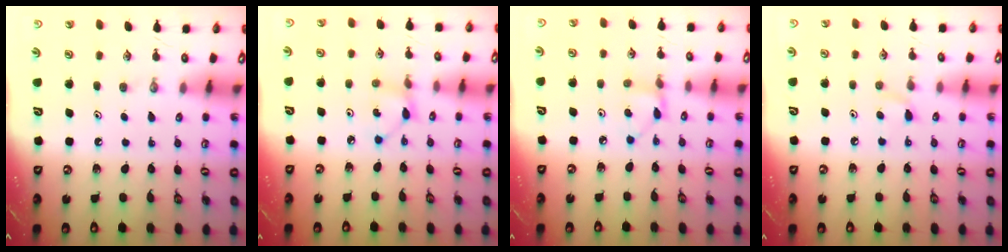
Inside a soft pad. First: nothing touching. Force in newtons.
{"total": 1.9, "press": 1.9, "slide": 0.2}
{"total": 3.0, "press": 3.0, "slide": 0.4}
{"total": 4.9, "press": 4.8, "slide": 0.7}